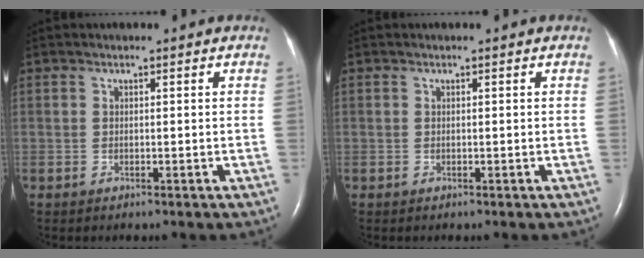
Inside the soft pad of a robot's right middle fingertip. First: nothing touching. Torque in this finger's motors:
{"motor_torque": [-0.04, -0.04, -0.01, 0.00]}